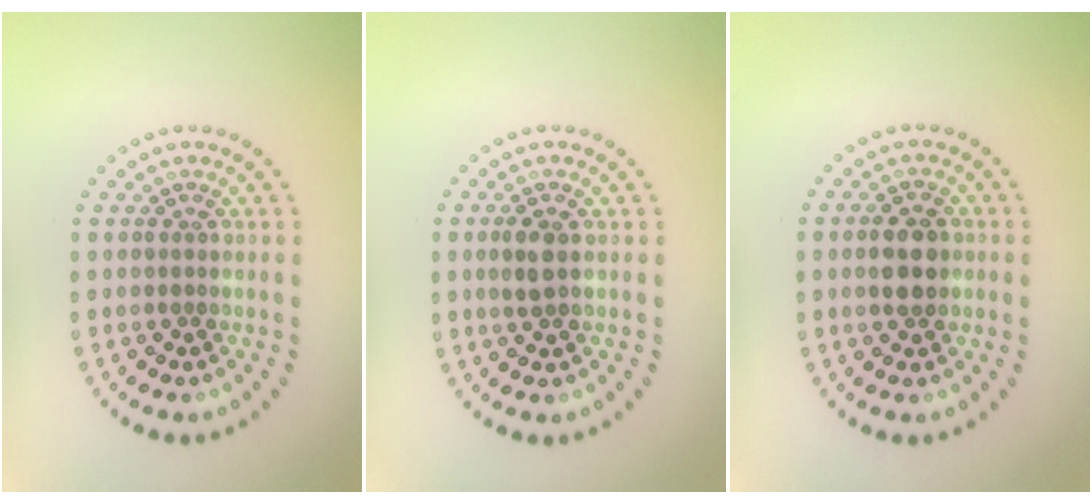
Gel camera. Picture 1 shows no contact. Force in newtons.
{"total": 1.8, "press": 1.8, "slide": 0.3}
{"total": 3.4, "press": 3.4, "slide": 0.1}